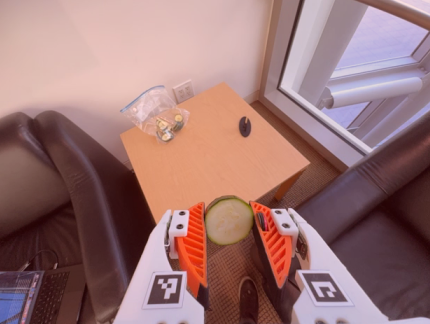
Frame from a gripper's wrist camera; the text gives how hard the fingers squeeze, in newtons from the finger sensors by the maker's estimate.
{"total": 8.9, "left": 8.9, "right": 8.9}